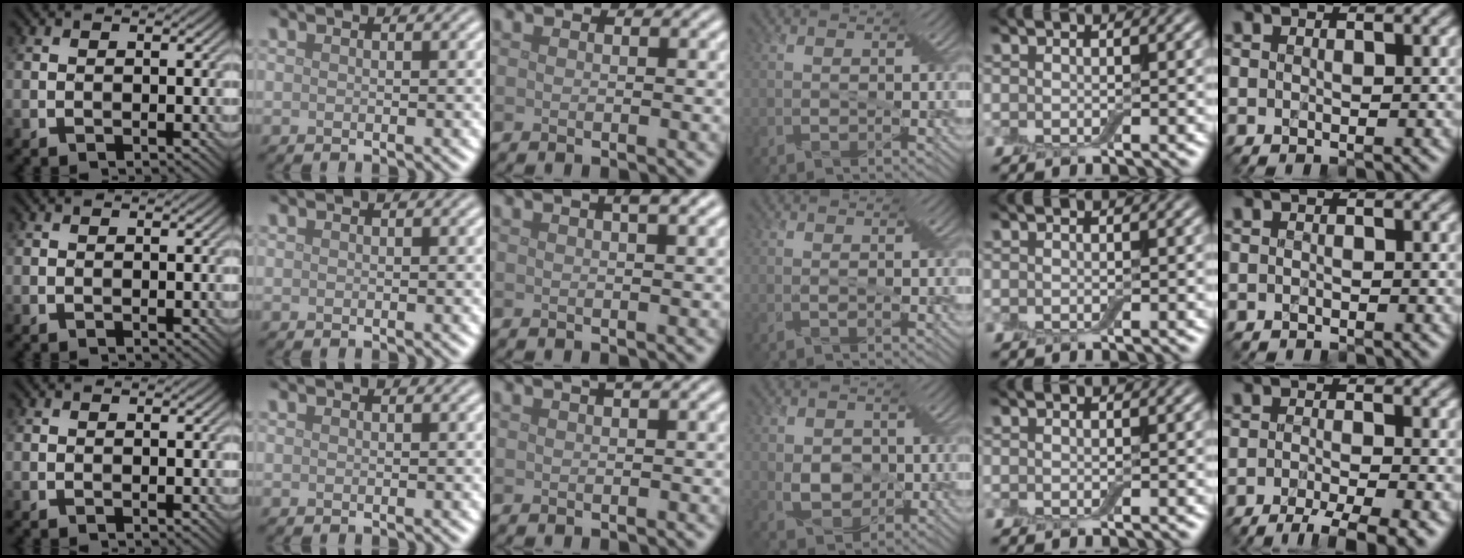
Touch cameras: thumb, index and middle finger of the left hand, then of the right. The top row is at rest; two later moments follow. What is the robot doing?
{"motion": "cut", "object": "cling film"}